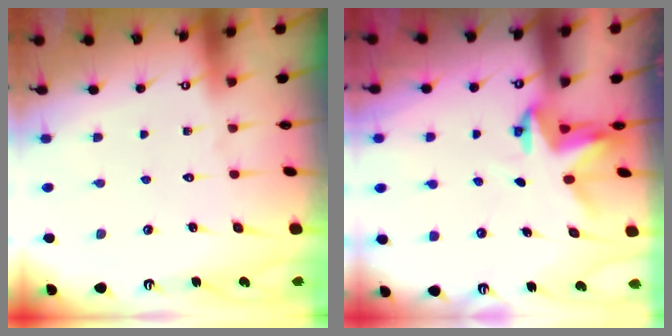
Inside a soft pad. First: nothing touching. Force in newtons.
{"total": 3.4, "press": 3.4, "slide": 0.2}